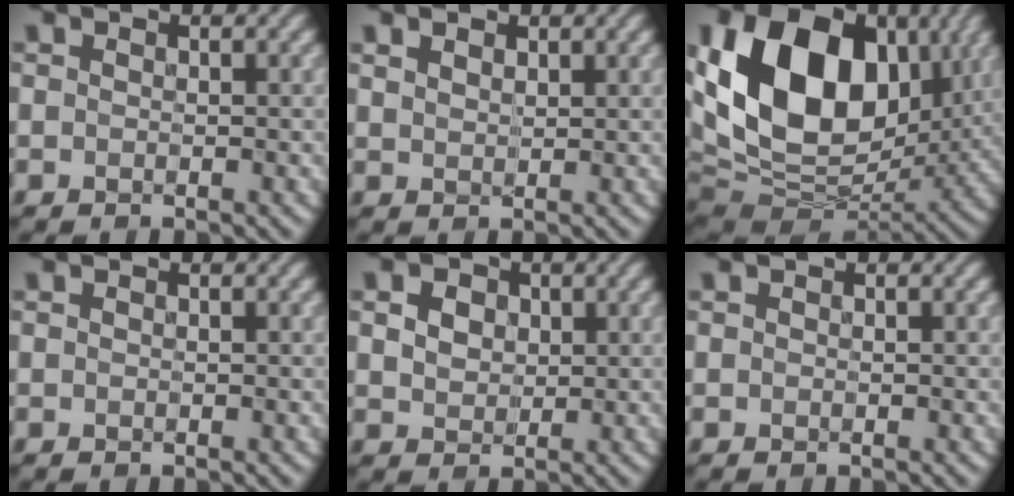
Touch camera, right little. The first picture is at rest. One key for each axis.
{"total": 1.7, "fx": 1.0, "fy": 1.0, "fz": 0.9, "tx": -0.019, "ty": 0.004, "tz": 0.016}
{"total": 17.0, "fx": 3.5, "fy": 11.8, "fz": 11.8, "tx": -0.236, "ty": 0.011, "tz": 0.061}
{"total": 0.0}
{"total": 3.6, "fx": 1.1, "fy": 2.8, "fz": 2.1, "tx": -0.050, "ty": 0.012, "tz": 0.012}
{"total": 0.0}